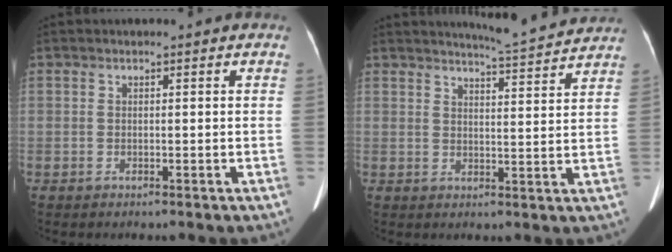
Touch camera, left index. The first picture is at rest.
{"total": 8.1, "force": [7.9, -0.8, 1.7], "torque": [-0.043, -0.005, 0.104]}